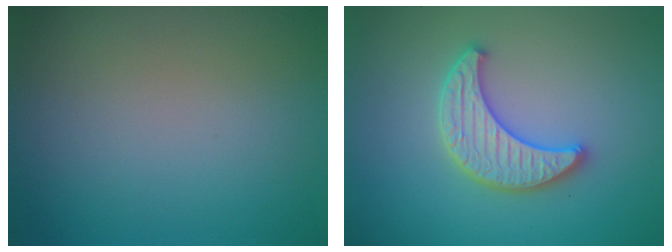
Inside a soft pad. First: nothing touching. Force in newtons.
{"total": 3.8, "press": 3.7, "slide": 0.9}